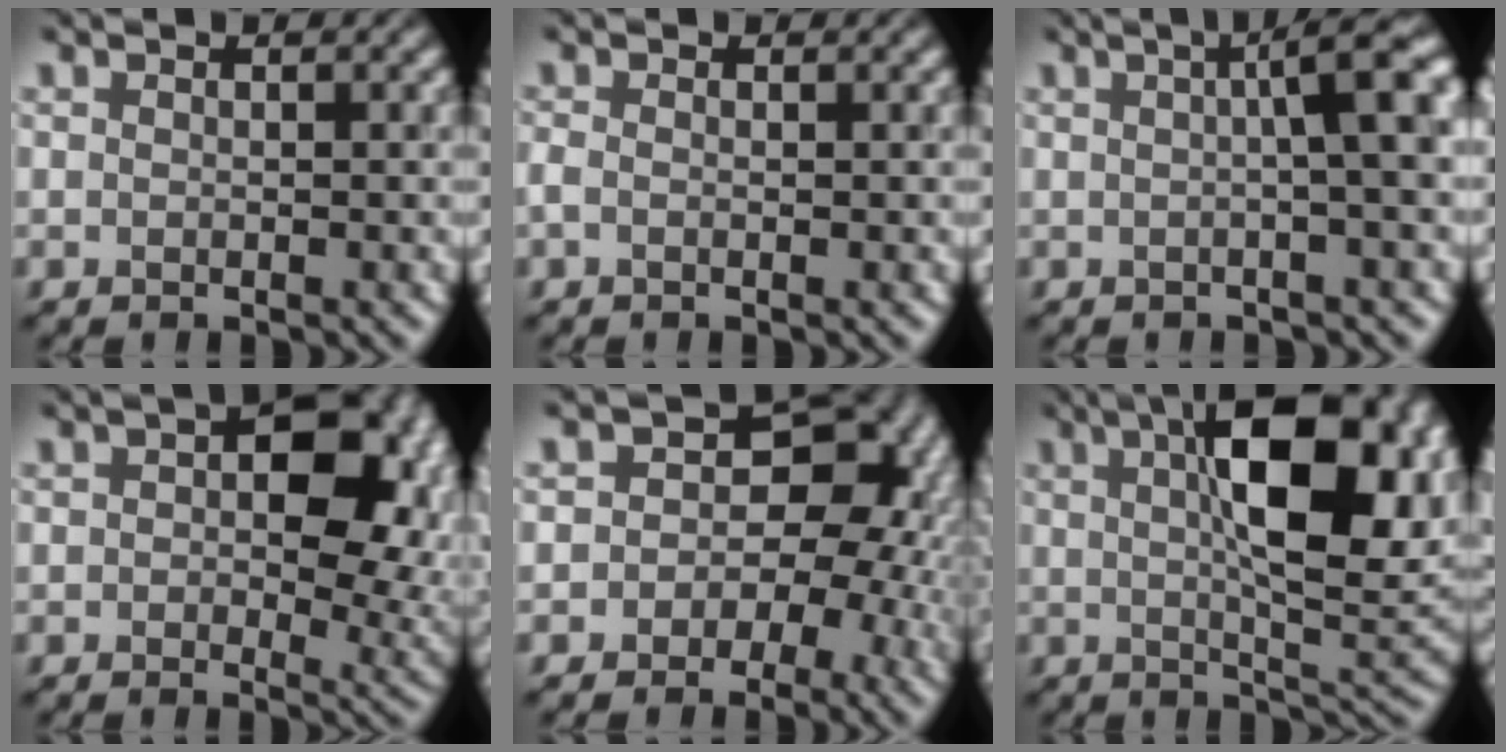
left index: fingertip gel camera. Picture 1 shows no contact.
{"total": 0.7, "force": [-0.5, 0.2, 0.4], "torque": [-0.008, -0.004, -0.011]}
{"total": 6.8, "force": [1.1, 1.4, 6.6], "torque": [-0.064, 0.018, 0.012]}
{"total": 10.9, "force": [2.1, 6.2, 8.7], "torque": [-0.099, 0.003, 0.029]}
{"total": 8.5, "force": [-1.0, 6.5, 5.3], "torque": [0.033, 0.025, -0.049]}
{"total": 12.9, "force": [3.7, 4.4, 11.5], "torque": [-0.155, 0.004, 0.054]}